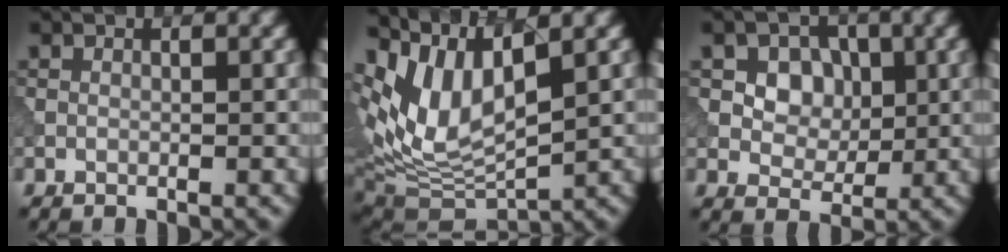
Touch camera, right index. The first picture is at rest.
{"total": 8.9, "force": [3.9, 4.0, 7.0], "torque": [-0.154, 0.001, 0.081]}
{"total": 4.8, "force": [1.5, 3.8, 2.5], "torque": [-0.055, -0.004, 0.029]}